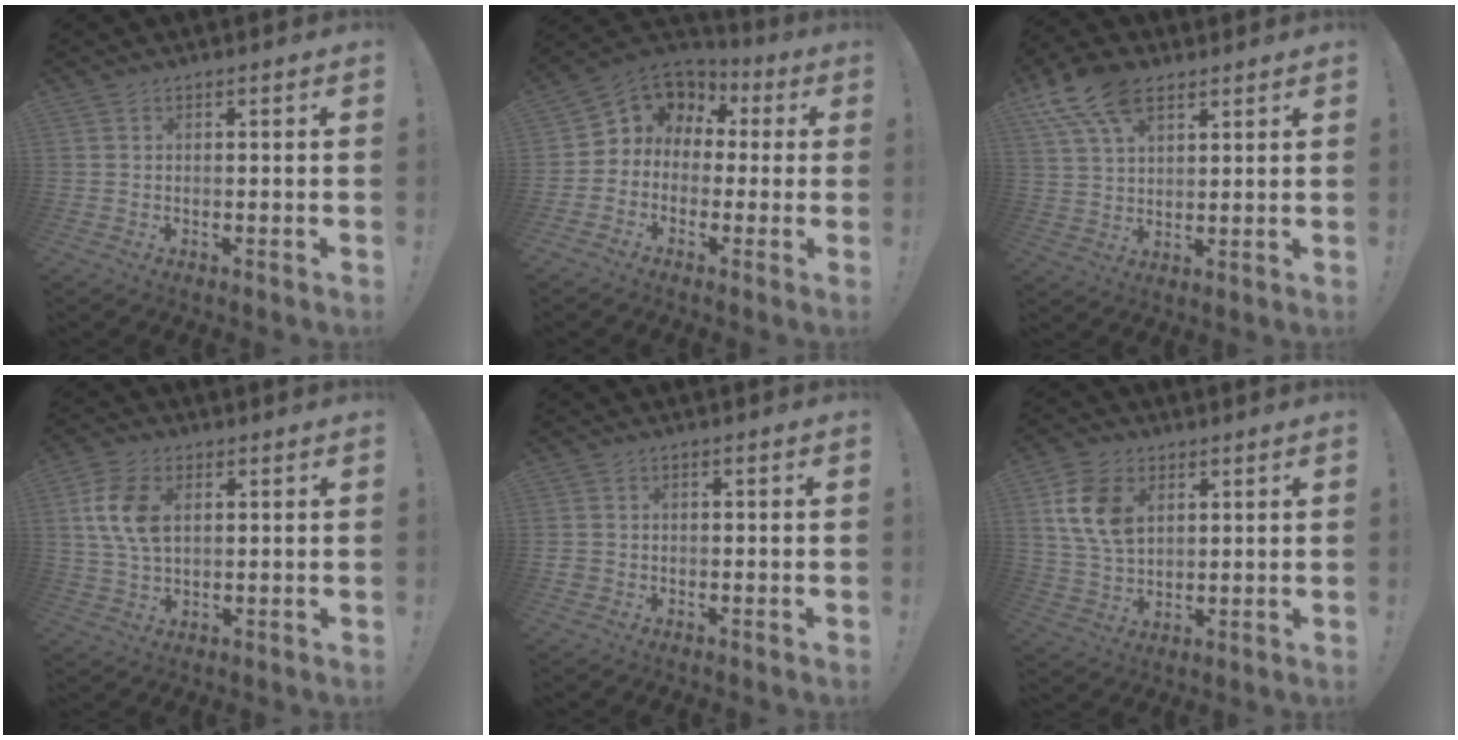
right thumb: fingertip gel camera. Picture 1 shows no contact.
{"total": 6.9, "force": [0.3, 6.5, 2.3], "torque": [-0.036, -0.002, 0.012]}
{"total": 13.4, "force": [7.8, 7.4, 8.0], "torque": [-0.154, -0.025, 0.146]}
{"total": 10.8, "force": [2.6, 7.0, 7.7], "torque": [-0.140, 0.001, 0.048]}
{"total": 1.6, "force": [-0.5, 1.4, 0.6], "torque": [-0.009, 0.004, -0.009]}
{"total": 13.3, "force": [4.7, 9.4, 8.2], "torque": [-0.142, -0.007, 0.093]}